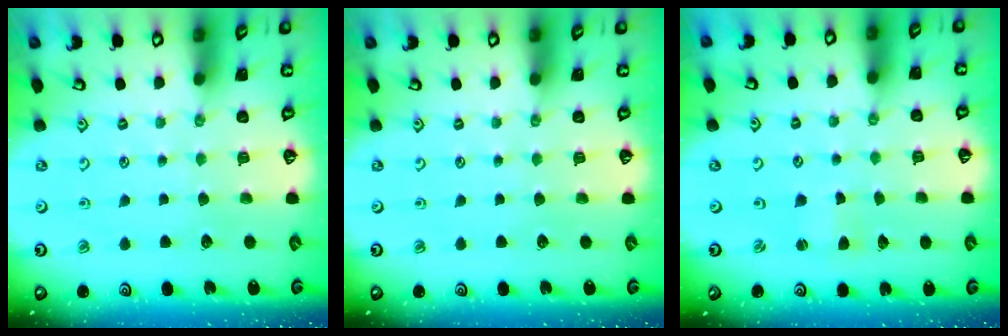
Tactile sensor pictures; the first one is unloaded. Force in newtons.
{"total": 0.0}
{"total": 1.8, "press": 1.8, "slide": 0.3}